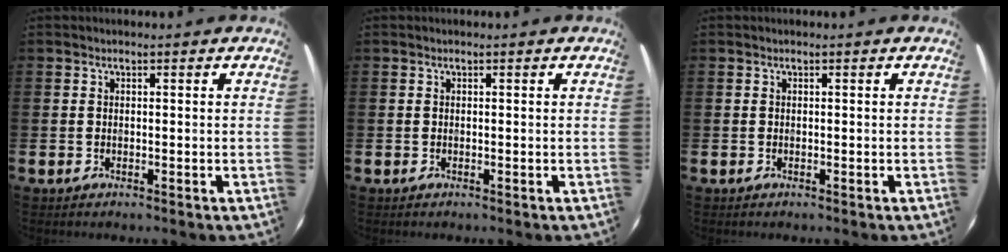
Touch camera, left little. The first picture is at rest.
{"total": 0.0}
{"total": 0.0}